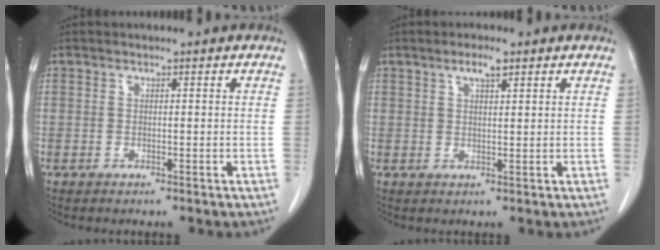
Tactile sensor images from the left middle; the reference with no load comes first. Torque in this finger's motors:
{"motor_torque": [0.49, -0.31, 0.02, 0.03]}